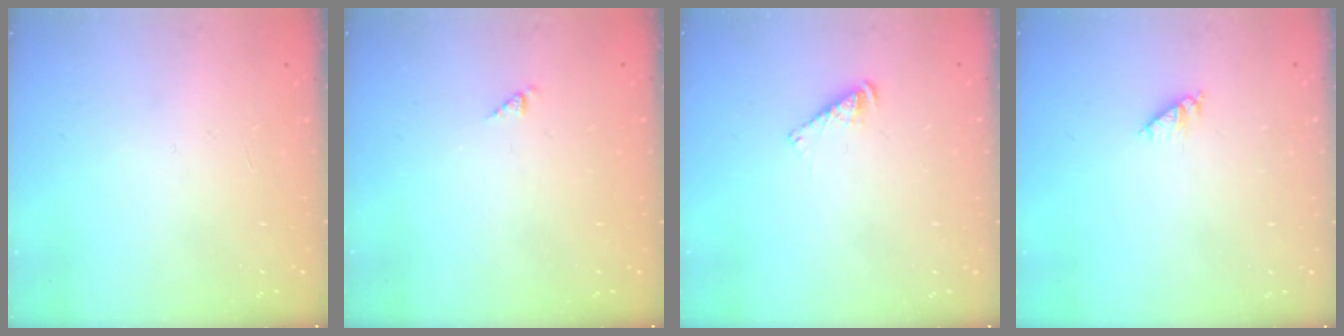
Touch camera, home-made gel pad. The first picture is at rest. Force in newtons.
{"total": 0.8, "press": 0.8, "slide": 0.2}
{"total": 3.8, "press": 3.8, "slide": 0.6}
{"total": 2.8, "press": 2.8, "slide": 0.5}